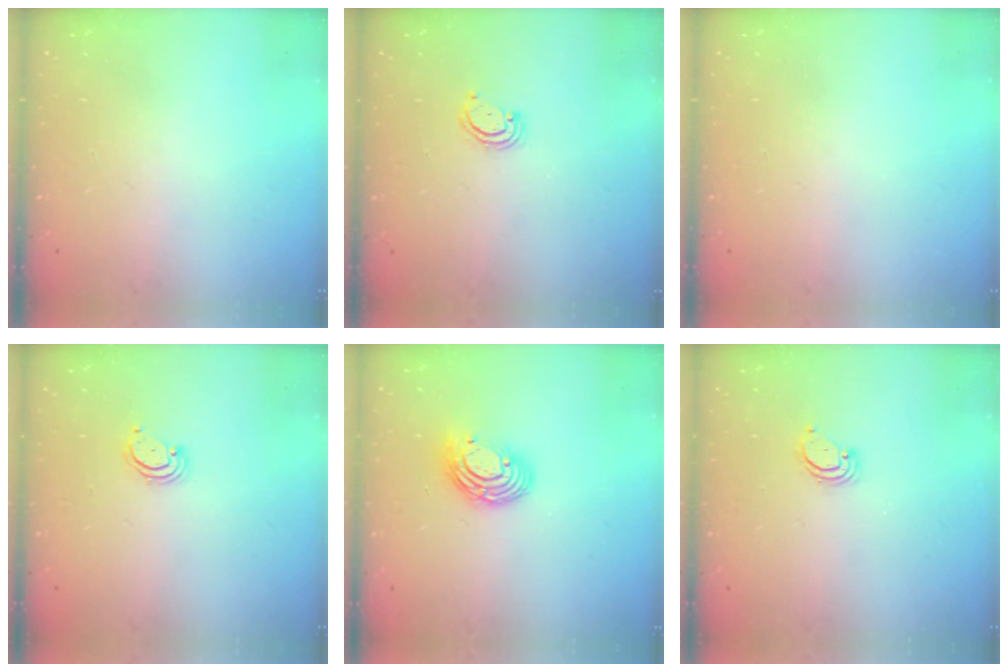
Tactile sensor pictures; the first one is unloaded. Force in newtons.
{"total": 3.1, "press": 3.1, "slide": 0.4}
{"total": 0.0}
{"total": 2.3, "press": 2.2, "slide": 0.2}
{"total": 10.3, "press": 10.3, "slide": 1.0}
{"total": 2.6, "press": 2.6, "slide": 0.1}